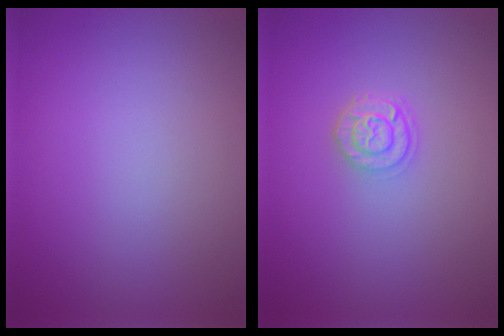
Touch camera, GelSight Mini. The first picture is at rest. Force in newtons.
{"total": 2.3, "press": 1.9, "slide": 1.4}